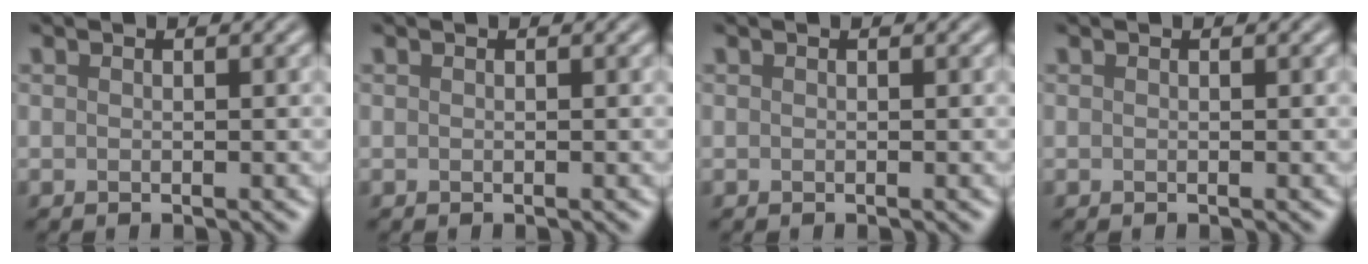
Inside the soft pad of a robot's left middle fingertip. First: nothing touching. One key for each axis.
{"total": 0.0}
{"total": 0.0}
{"total": 0.0}